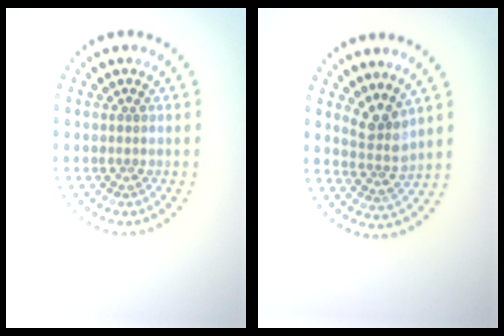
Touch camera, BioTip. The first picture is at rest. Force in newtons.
{"total": 2.7, "press": 2.0, "slide": 1.9}